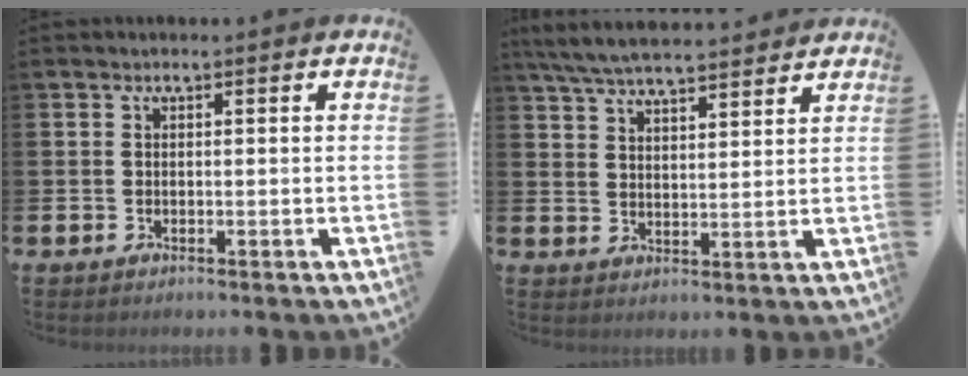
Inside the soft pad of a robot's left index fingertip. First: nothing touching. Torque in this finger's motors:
{"motor_torque": [1.08, -1.06, 0.23, 0.21]}